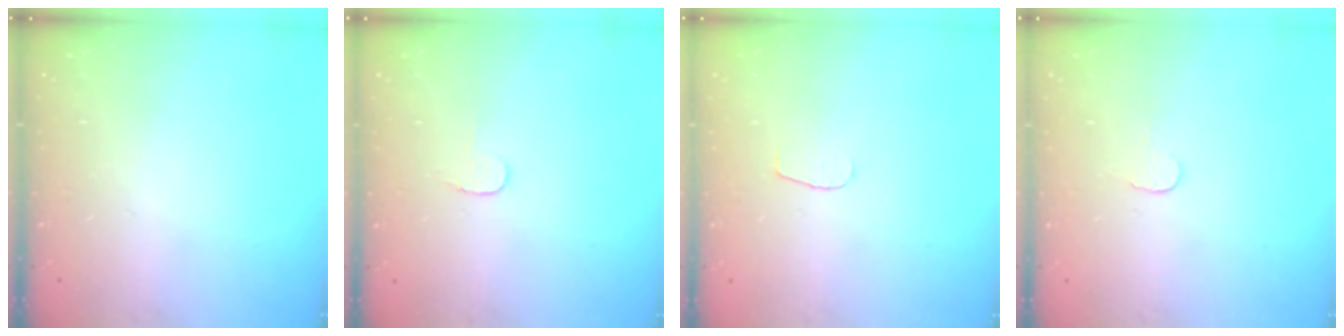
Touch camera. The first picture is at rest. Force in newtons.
{"total": 4.3, "press": 4.3, "slide": 0.3}
{"total": 3.6, "press": 3.5, "slide": 0.4}
{"total": 3.2, "press": 3.1, "slide": 0.3}